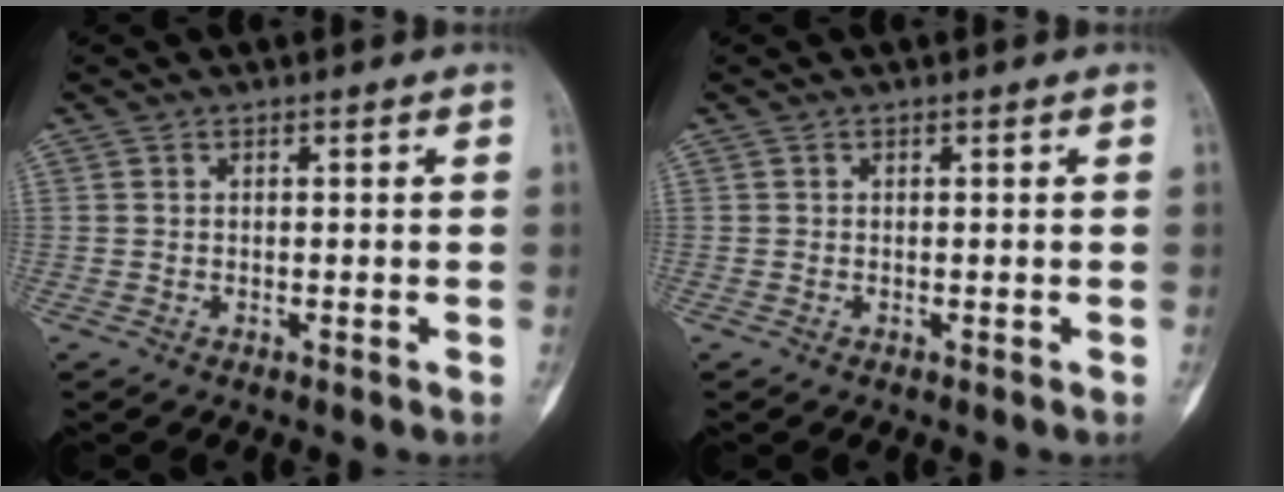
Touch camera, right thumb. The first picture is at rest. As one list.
[{"total": 0.0}]